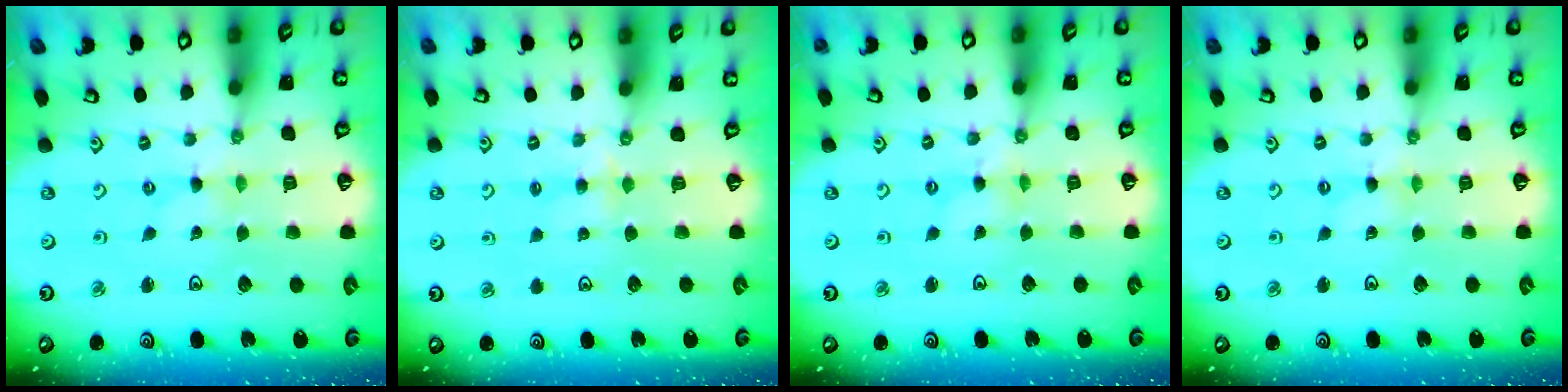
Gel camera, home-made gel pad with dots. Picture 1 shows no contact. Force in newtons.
{"total": 2.6, "press": 2.5, "slide": 0.4}
{"total": 1.1, "press": 1.0, "slide": 0.2}
{"total": 0.0}